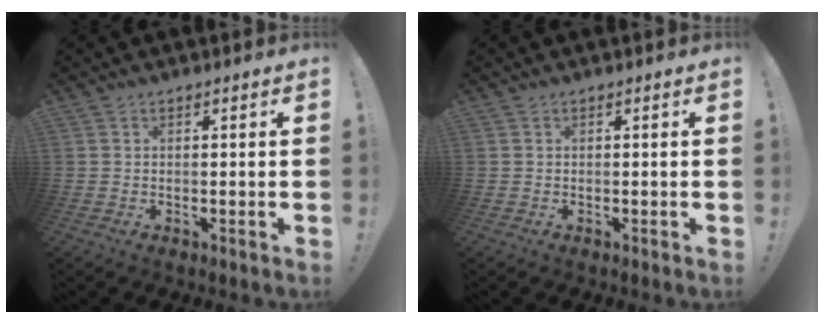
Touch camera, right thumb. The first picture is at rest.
{"total": 0.0}